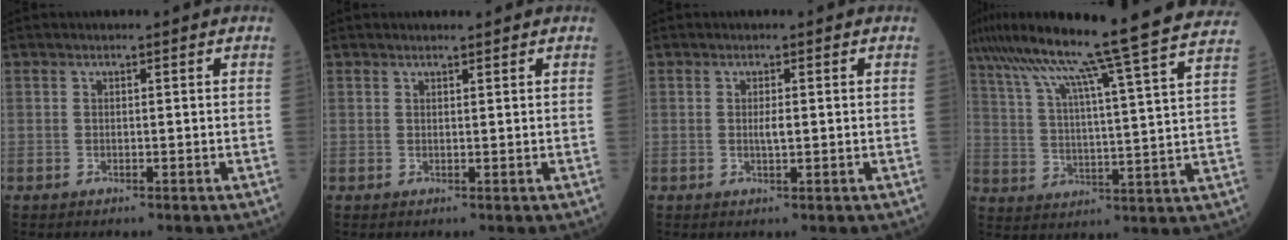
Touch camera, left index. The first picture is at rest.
{"total": 0.0}
{"total": 1.3, "force": [-0.8, 0.1, 1.0], "torque": [-0.021, -0.007, -0.010]}
{"total": 26.4, "force": [22.1, -1.8, 14.3], "torque": [-0.258, -0.024, 0.305]}